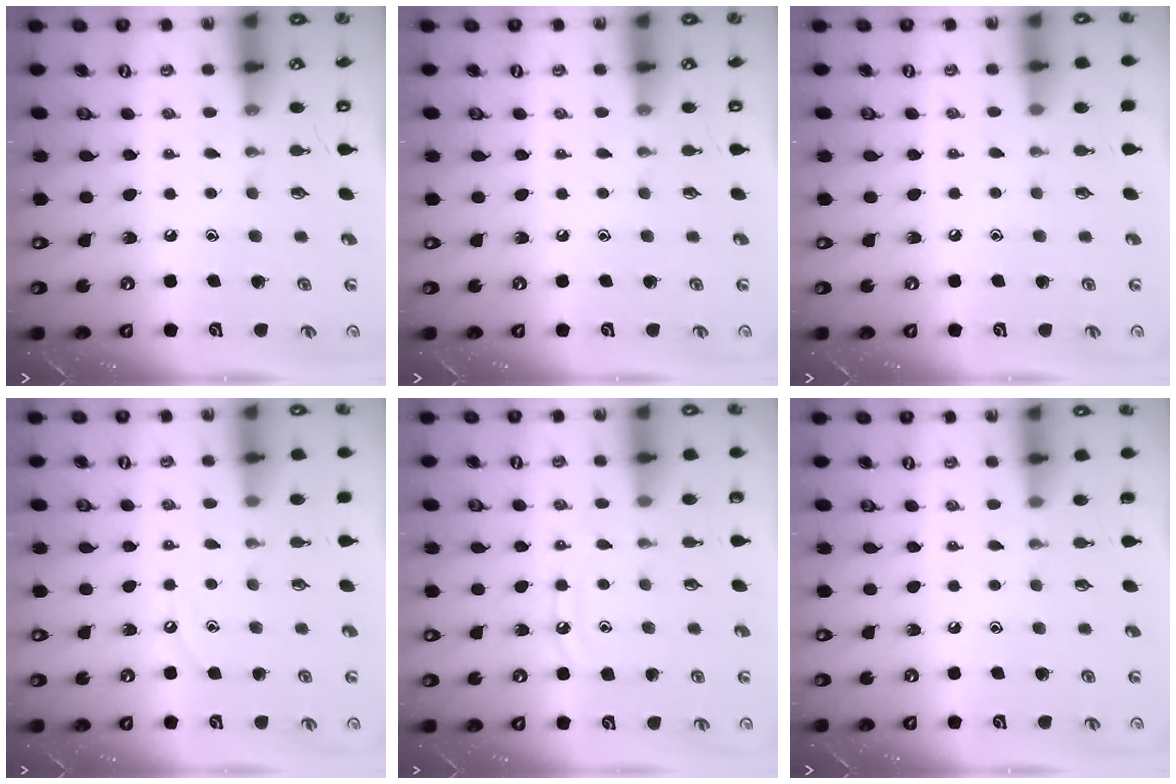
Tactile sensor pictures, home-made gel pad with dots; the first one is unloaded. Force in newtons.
{"total": 0.0}
{"total": 1.0, "press": 1.0, "slide": 0.2}
{"total": 4.2, "press": 4.2, "slide": 0.6}
{"total": 6.9, "press": 6.8, "slide": 0.7}
{"total": 0.0}